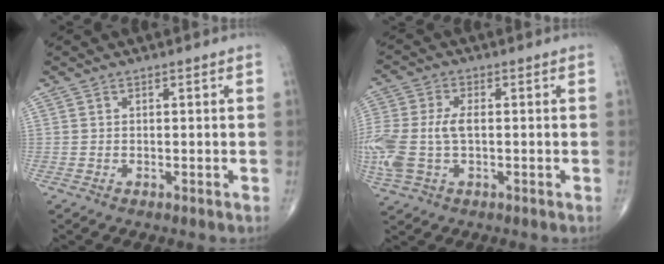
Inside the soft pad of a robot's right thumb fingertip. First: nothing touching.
{"total": 13.3, "force": [-0.9, 7.9, 10.6], "torque": [-0.286, 0.003, -0.011]}